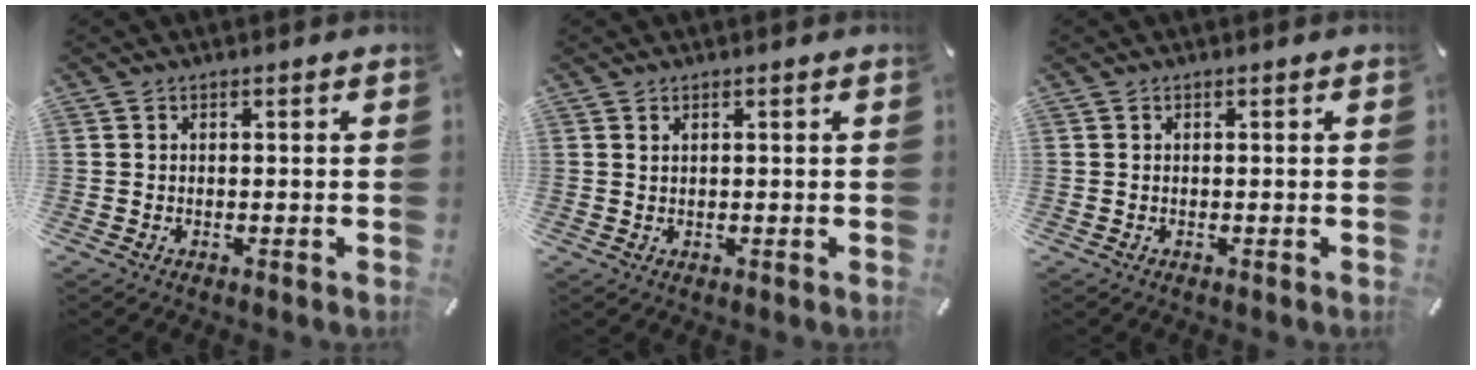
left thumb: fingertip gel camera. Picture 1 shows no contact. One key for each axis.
{"total": 0.9, "fx": 0.7, "fy": 0.2, "fz": 0.6, "tx": -0.011, "ty": -0.002, "tz": 0.013}
{"total": 0.0}